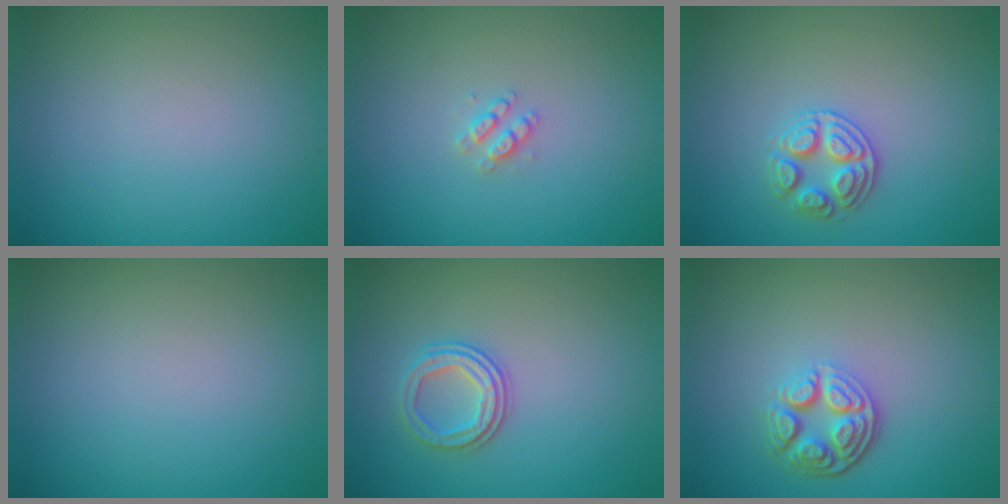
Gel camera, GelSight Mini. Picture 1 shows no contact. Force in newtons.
{"total": 1.4, "press": 1.3, "slide": 0.3}
{"total": 2.7, "press": 2.6, "slide": 0.4}
{"total": 0.0}
{"total": 2.5, "press": 2.4, "slide": 0.9}
{"total": 4.5, "press": 3.4, "slide": 2.9}